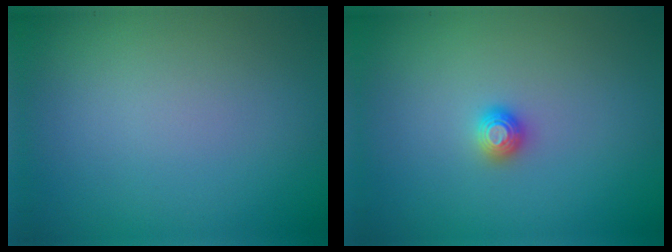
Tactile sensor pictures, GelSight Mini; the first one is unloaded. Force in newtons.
{"total": 1.2, "press": 1.1, "slide": 0.3}